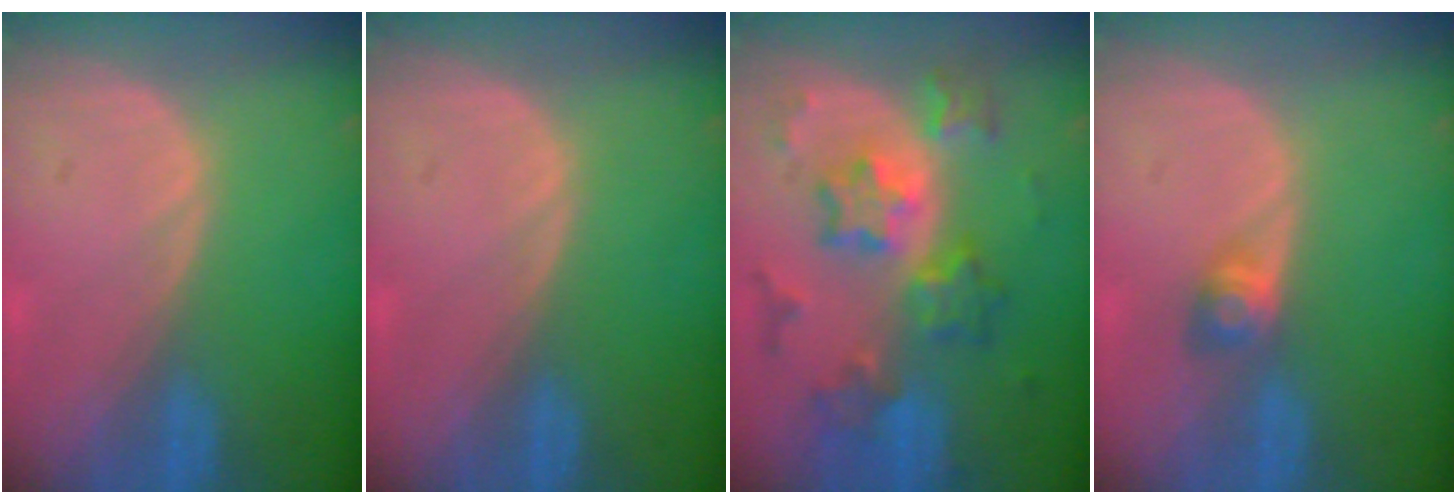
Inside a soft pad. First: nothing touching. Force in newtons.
{"total": 0.0}
{"total": 9.5, "press": 9.5, "slide": 0.8}
{"total": 2.7, "press": 2.5, "slide": 1.1}